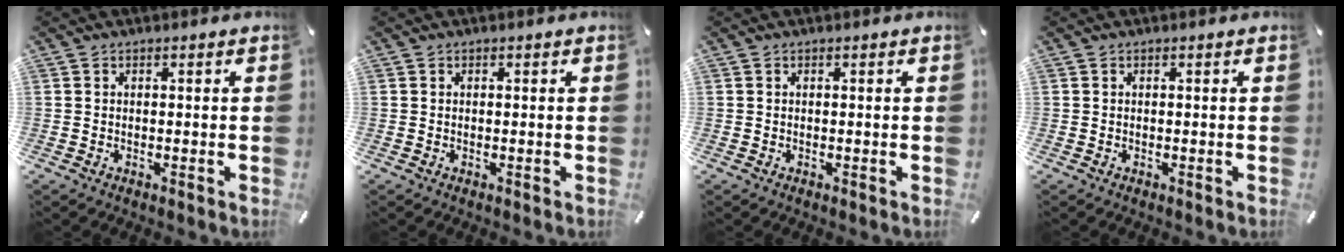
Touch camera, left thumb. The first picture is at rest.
{"total": 0.0}
{"total": 0.0}
{"total": 0.0}